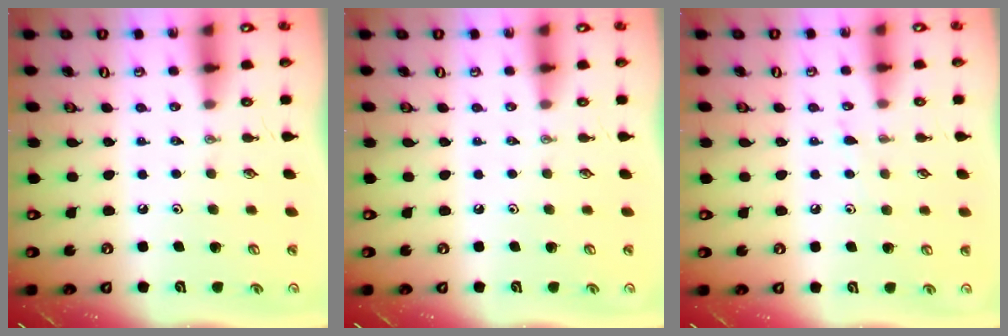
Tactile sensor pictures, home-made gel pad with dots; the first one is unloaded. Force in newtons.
{"total": 0.0}
{"total": 2.7, "press": 2.7, "slide": 0.3}